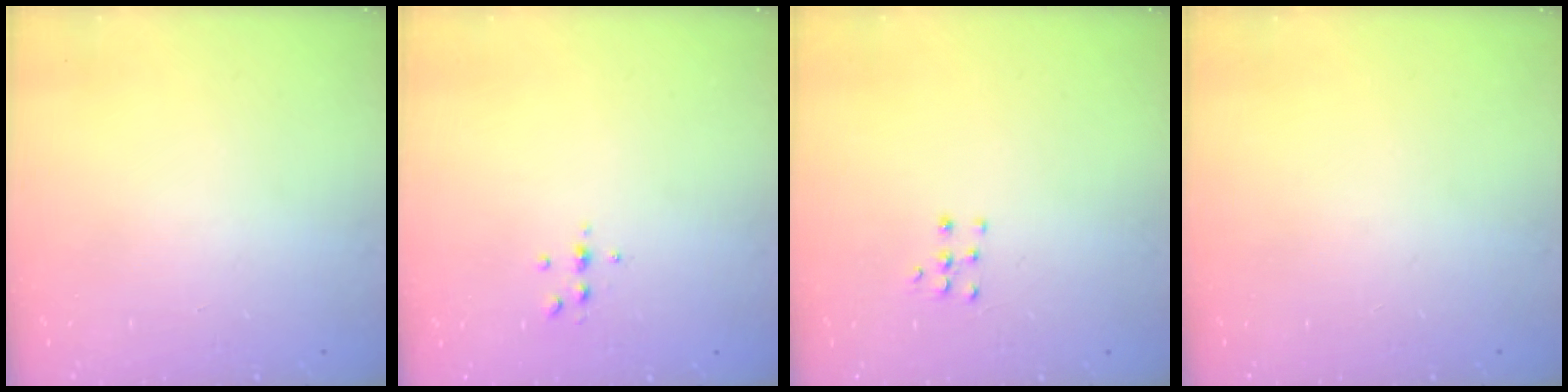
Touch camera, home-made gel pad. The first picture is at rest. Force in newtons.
{"total": 4.2, "press": 4.1, "slide": 0.5}
{"total": 4.6, "press": 4.5, "slide": 0.5}
{"total": 0.0}